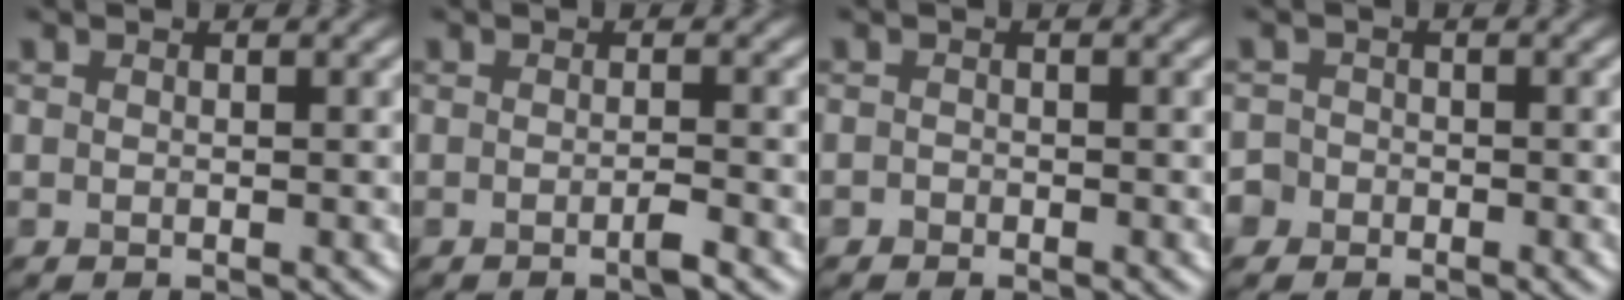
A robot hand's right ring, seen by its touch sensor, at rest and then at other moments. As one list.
[{"total": 1.3, "force": [-1.1, -0.6, 0.4], "torque": [-0.016, 0.001, -0.010]}, {"total": 1.5, "force": [-0.9, -0.7, -0.9], "torque": [-0.003, 0.003, -0.002]}, {"total": 2.0, "force": [-1.8, 0.3, -1.0], "torque": [-0.001, 0.004, -0.018]}]